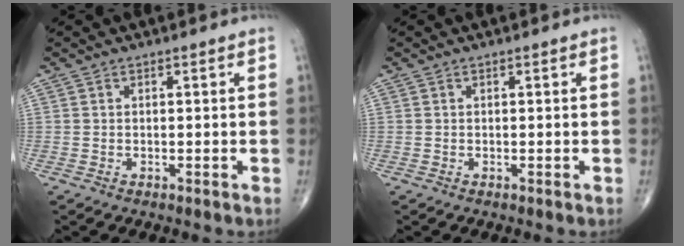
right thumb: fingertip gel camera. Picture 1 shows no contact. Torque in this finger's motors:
{"motor_torque": [0.00, 0.00, -0.01, -0.01, 0.00]}